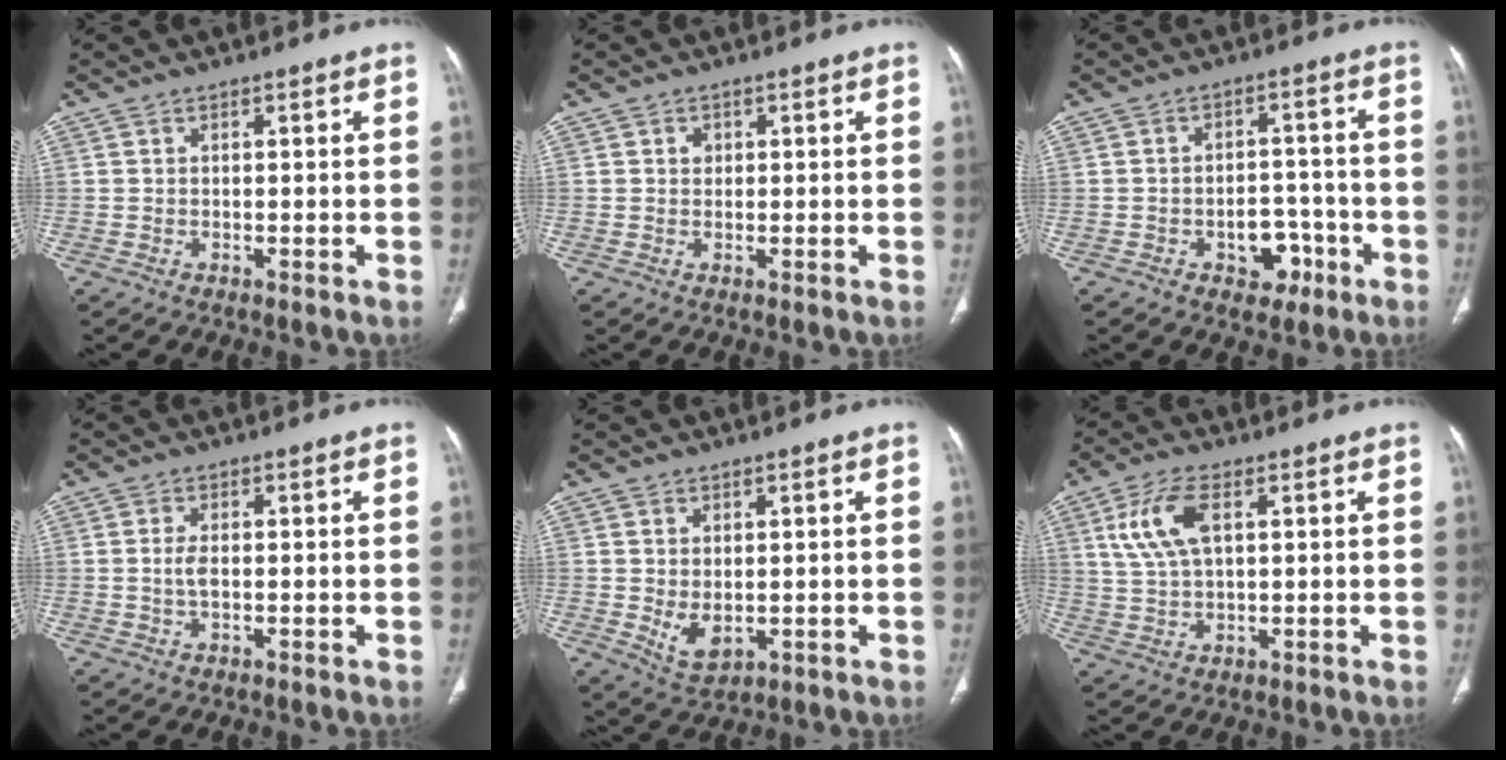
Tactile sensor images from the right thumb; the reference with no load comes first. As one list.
[{"total": 1.3, "force": [0.4, 1.1, 0.5], "torque": [-0.001, 0.001, 0.005]}, {"total": 6.7, "force": [-3.0, 4.7, 3.7], "torque": [-0.022, 0.034, -0.037]}, {"total": 2.5, "force": [-0.1, 1.2, 2.2], "torque": [-0.049, 0.001, -0.002]}, {"total": 5.0, "force": [-0.2, 3.2, 3.9], "torque": [-0.061, -0.012, 0.014]}, {"total": 8.8, "force": [2.8, 4.2, 7.1], "torque": [-0.155, 0.004, 0.060]}]